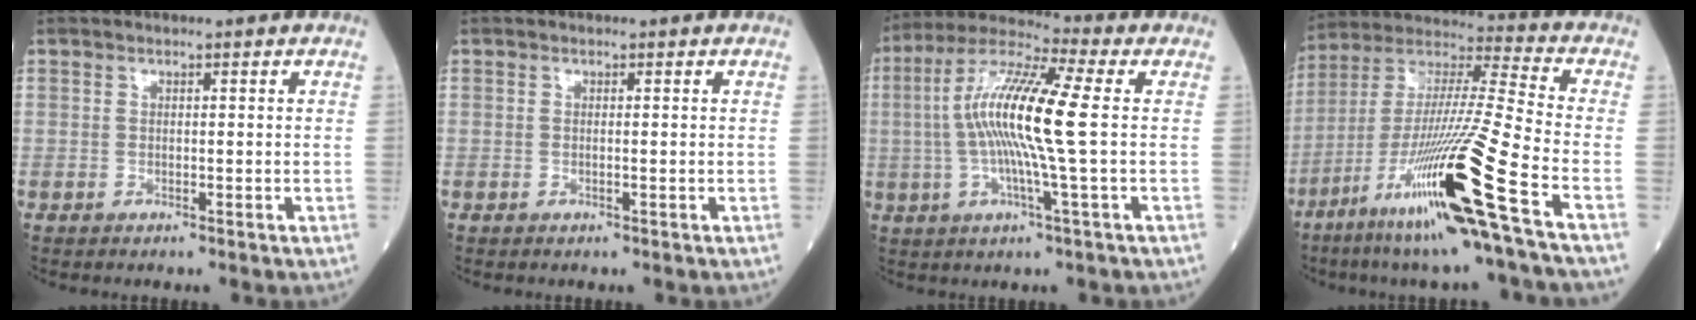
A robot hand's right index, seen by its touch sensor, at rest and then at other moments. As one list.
[{"total": 0.0}, {"total": 13.6, "force": [0.4, -0.2, 13.6], "torque": [-0.268, 0.010, -0.005]}, {"total": 22.3, "force": [-10.7, -1.7, 19.5], "torque": [-0.385, -0.045, -0.200]}]